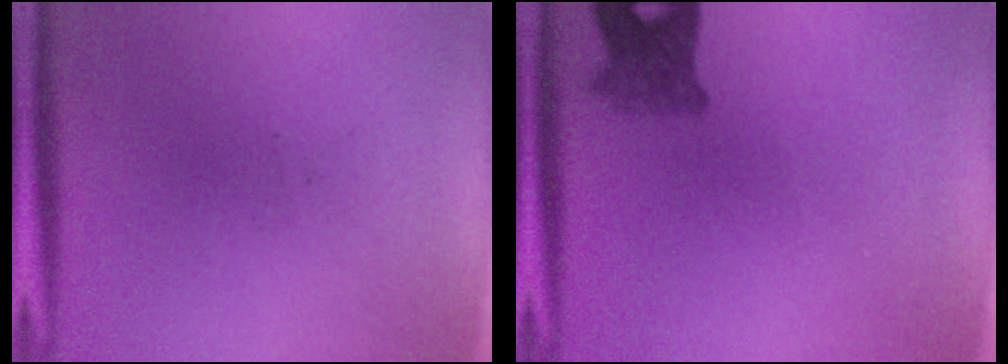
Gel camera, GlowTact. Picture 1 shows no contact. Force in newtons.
{"total": 3.7}